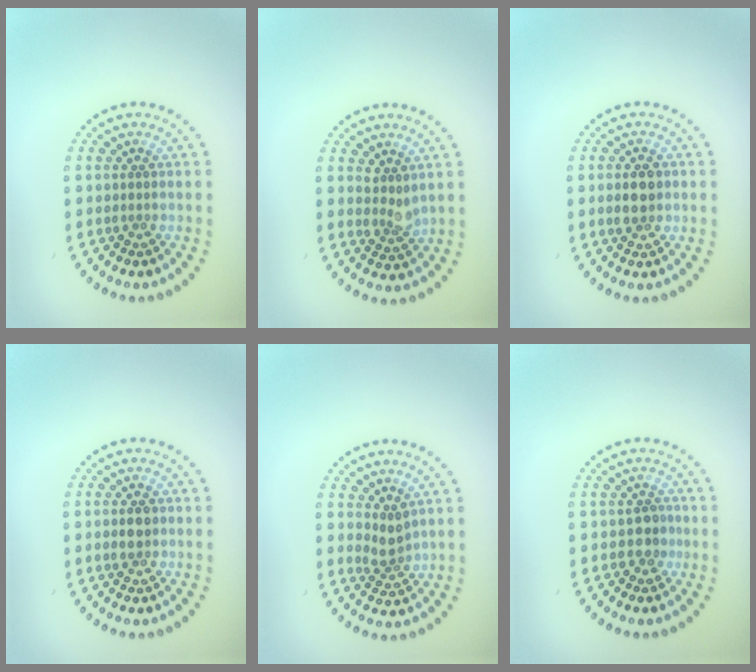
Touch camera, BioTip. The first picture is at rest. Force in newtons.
{"total": 2.0, "press": 1.5, "slide": 1.3}
{"total": 2.8, "press": 2.8, "slide": 0.1}
{"total": 2.1, "press": 2.1, "slide": 0.0}
{"total": 2.0, "press": 1.6, "slide": 1.3}
{"total": 1.8, "press": 1.6, "slide": 0.8}